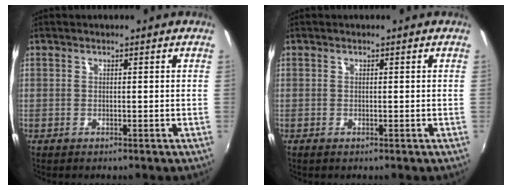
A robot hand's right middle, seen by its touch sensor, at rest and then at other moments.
{"total": 0.0}